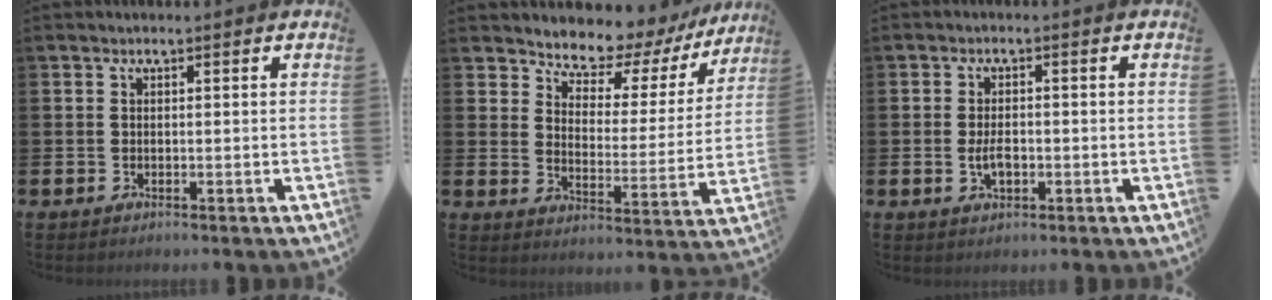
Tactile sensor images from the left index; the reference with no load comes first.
{"total": 6.7, "force": [6.3, 2.1, 0.8], "torque": [-0.042, -0.058, 0.105]}
{"total": 2.8, "force": [-0.4, 1.5, 2.4], "torque": [-0.031, -0.002, -0.011]}